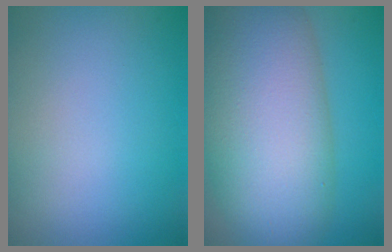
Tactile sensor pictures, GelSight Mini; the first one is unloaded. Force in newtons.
{"total": 14.3, "press": 14.2, "slide": 0.7}